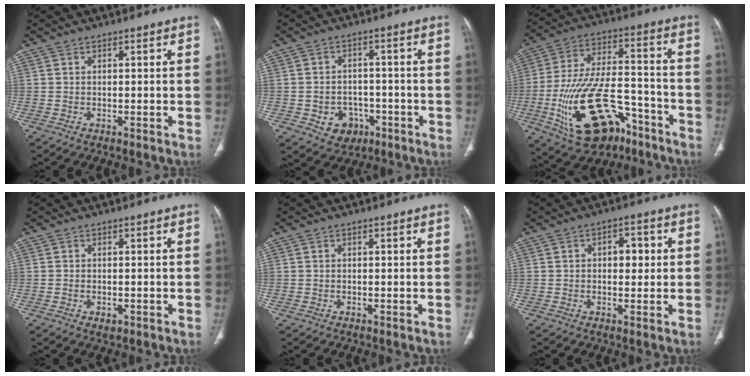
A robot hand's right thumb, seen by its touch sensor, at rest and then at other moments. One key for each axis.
{"total": 7.0, "fx": -2.7, "fy": 5.8, "fz": 2.8, "tx": -0.017, "ty": 0.024, "tz": -0.029}
{"total": 23.2, "fx": -10.8, "fy": 12.3, "fz": 16.5, "tx": -0.312, "ty": 0.062, "tz": -0.164}
{"total": 1.3, "fx": -0.5, "fy": 0.9, "fz": 0.8, "tx": -0.013, "ty": 0.002, "tz": -0.003}
{"total": 0.0}
{"total": 4.7, "fx": 0.8, "fy": 2.8, "fz": 3.7, "tx": -0.036, "ty": 0.006, "tz": 0.010}